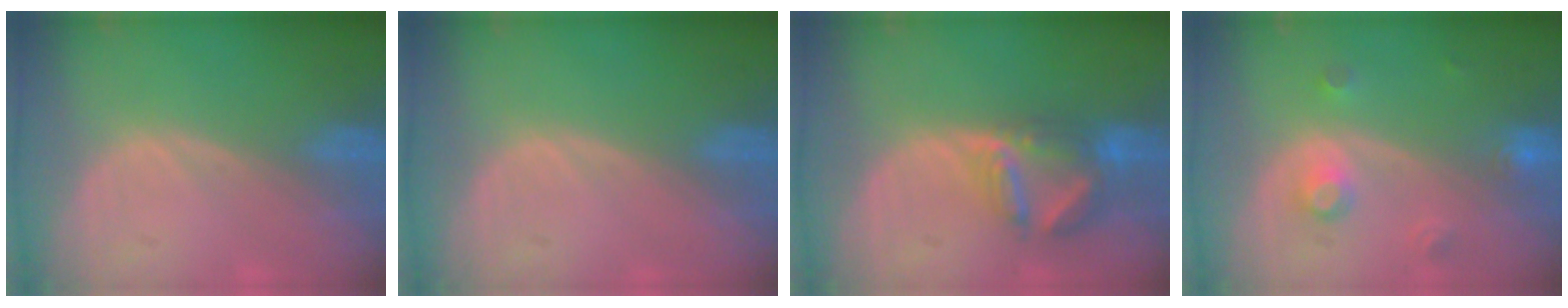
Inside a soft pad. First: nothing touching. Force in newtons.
{"total": 0.0}
{"total": 7.2, "press": 6.4, "slide": 3.2}
{"total": 3.5, "press": 3.1, "slide": 1.7}